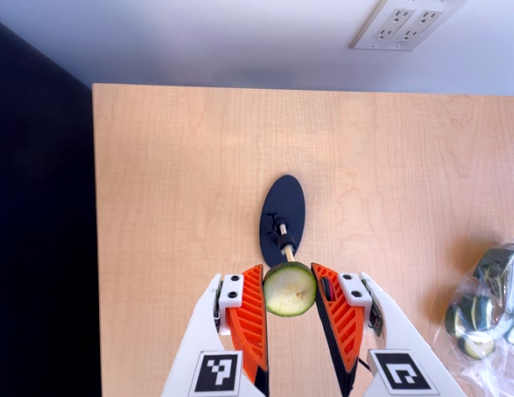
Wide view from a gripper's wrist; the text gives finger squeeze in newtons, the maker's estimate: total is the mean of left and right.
{"total": 8.8, "left": 9.2, "right": 8.4}